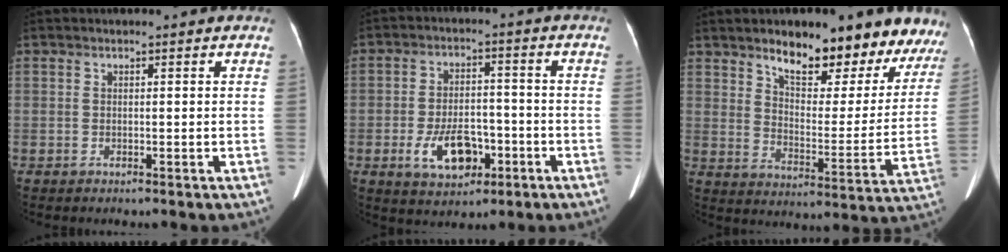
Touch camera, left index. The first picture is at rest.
{"total": 8.2, "force": [-3.4, 4.5, 5.9], "torque": [-0.111, 0.004, -0.051]}
{"total": 19.1, "force": [15.8, 5.9, 9.0], "torque": [-0.096, -0.023, 0.202]}